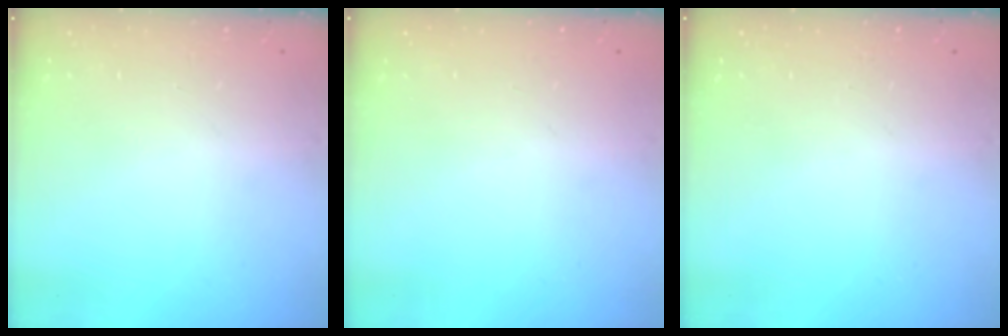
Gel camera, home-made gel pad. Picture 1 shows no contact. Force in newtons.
{"total": 0.0}
{"total": 0.0}